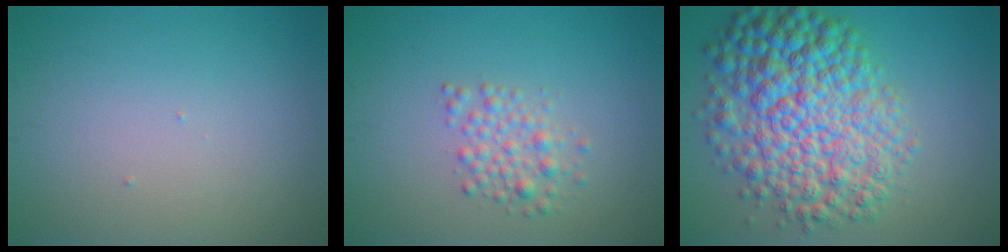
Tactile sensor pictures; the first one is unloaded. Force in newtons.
{"total": 2.3, "press": 2.3, "slide": 0.0}
{"total": 10.8, "press": 10.8, "slide": 0.2}